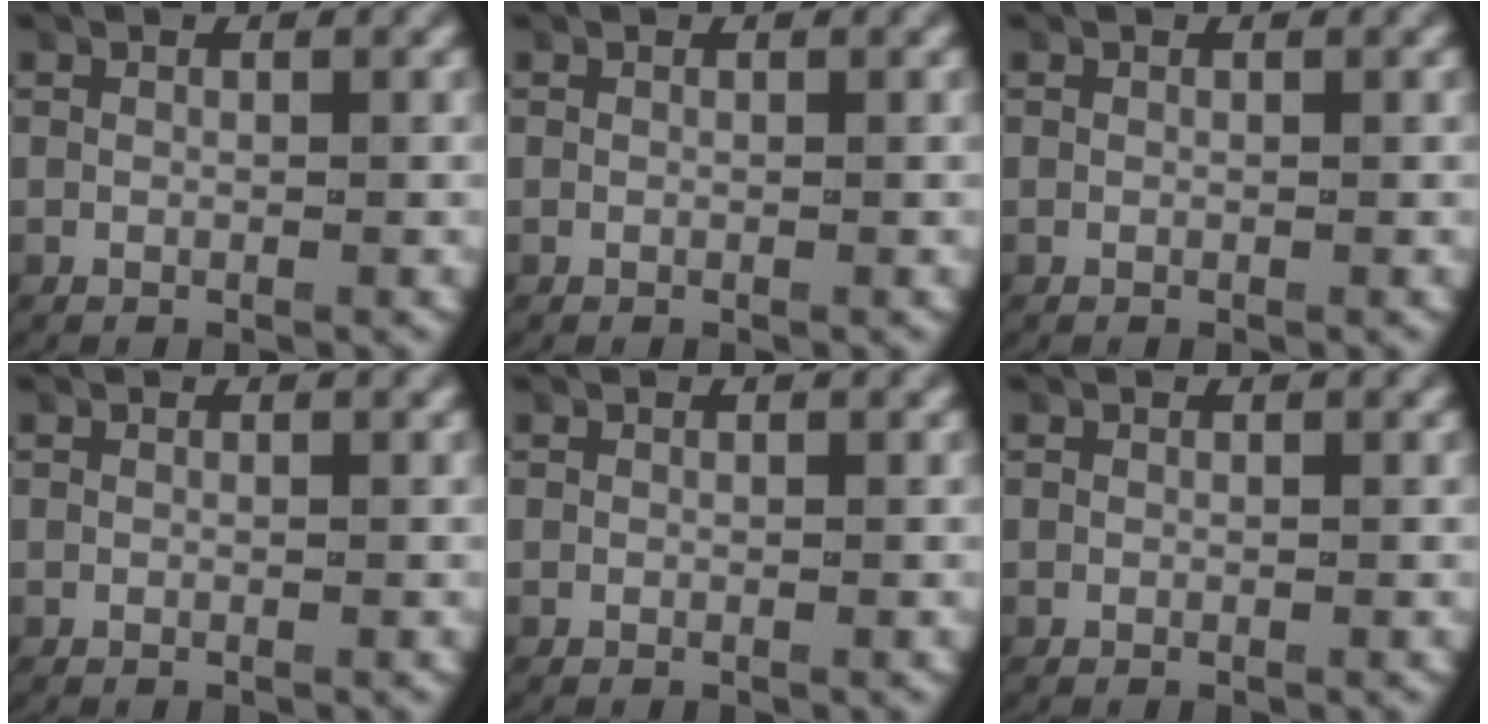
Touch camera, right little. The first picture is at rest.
{"total": 0.0}
{"total": 0.0}
{"total": 0.0}
{"total": 0.0}
{"total": 0.0}